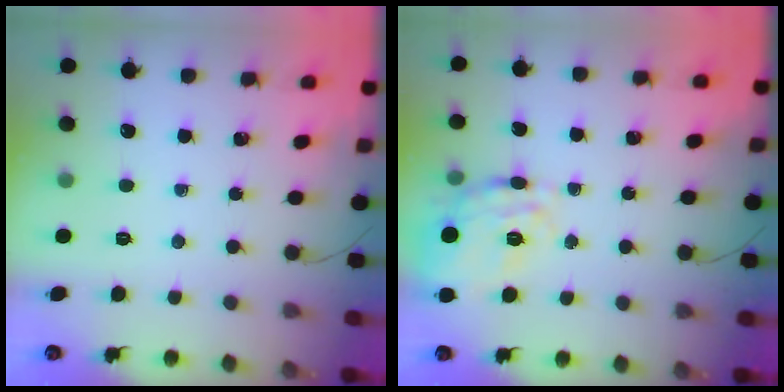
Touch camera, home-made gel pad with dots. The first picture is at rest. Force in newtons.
{"total": 14.7, "press": 14.6, "slide": 0.8}